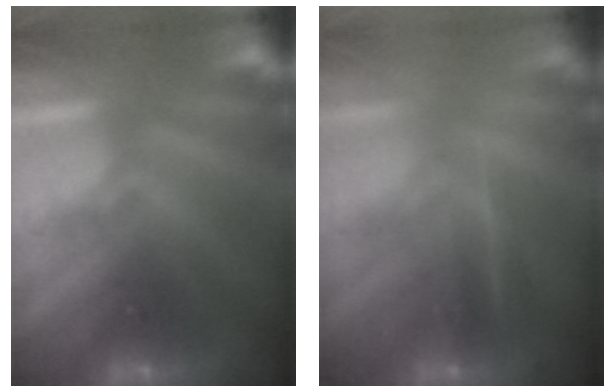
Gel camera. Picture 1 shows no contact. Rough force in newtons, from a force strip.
{"total": 2.6}